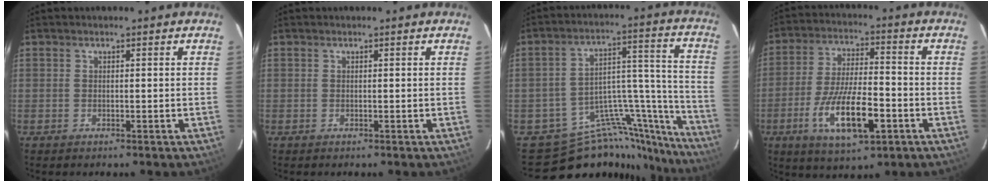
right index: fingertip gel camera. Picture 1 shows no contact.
{"total": 0.0}
{"total": 19.6, "force": [-17.9, 6.2, 4.9], "torque": [-0.056, 0.057, -0.265]}
{"total": 14.4, "force": [-5.7, 4.4, 12.4], "torque": [-0.251, -0.019, -0.095]}